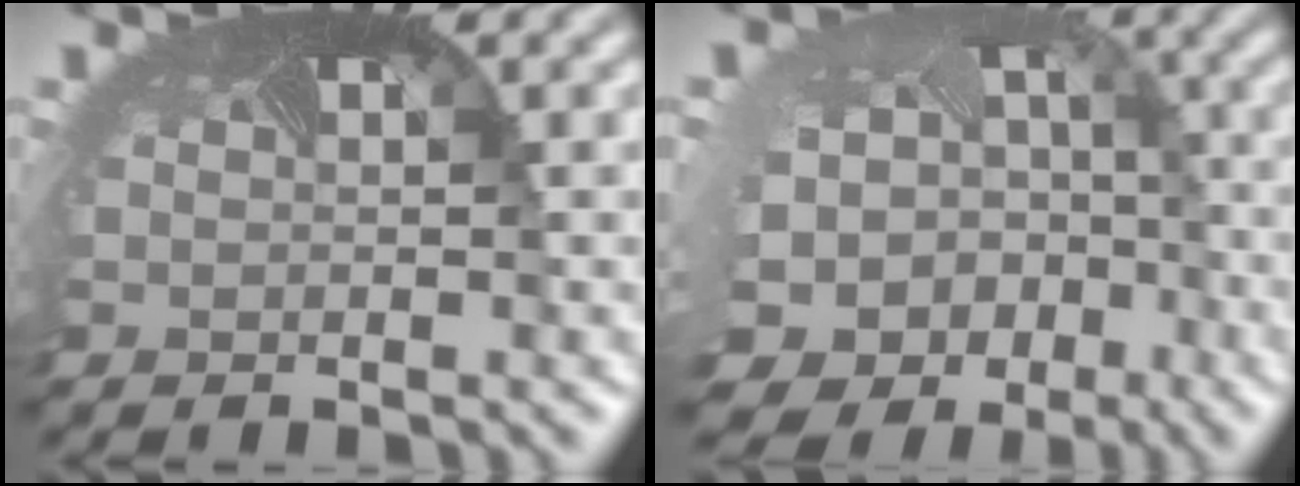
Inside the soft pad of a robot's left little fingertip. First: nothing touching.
{"total": 17.8, "force": [-7.8, 14.6, 6.4], "torque": [-0.156, -0.074, -0.113]}